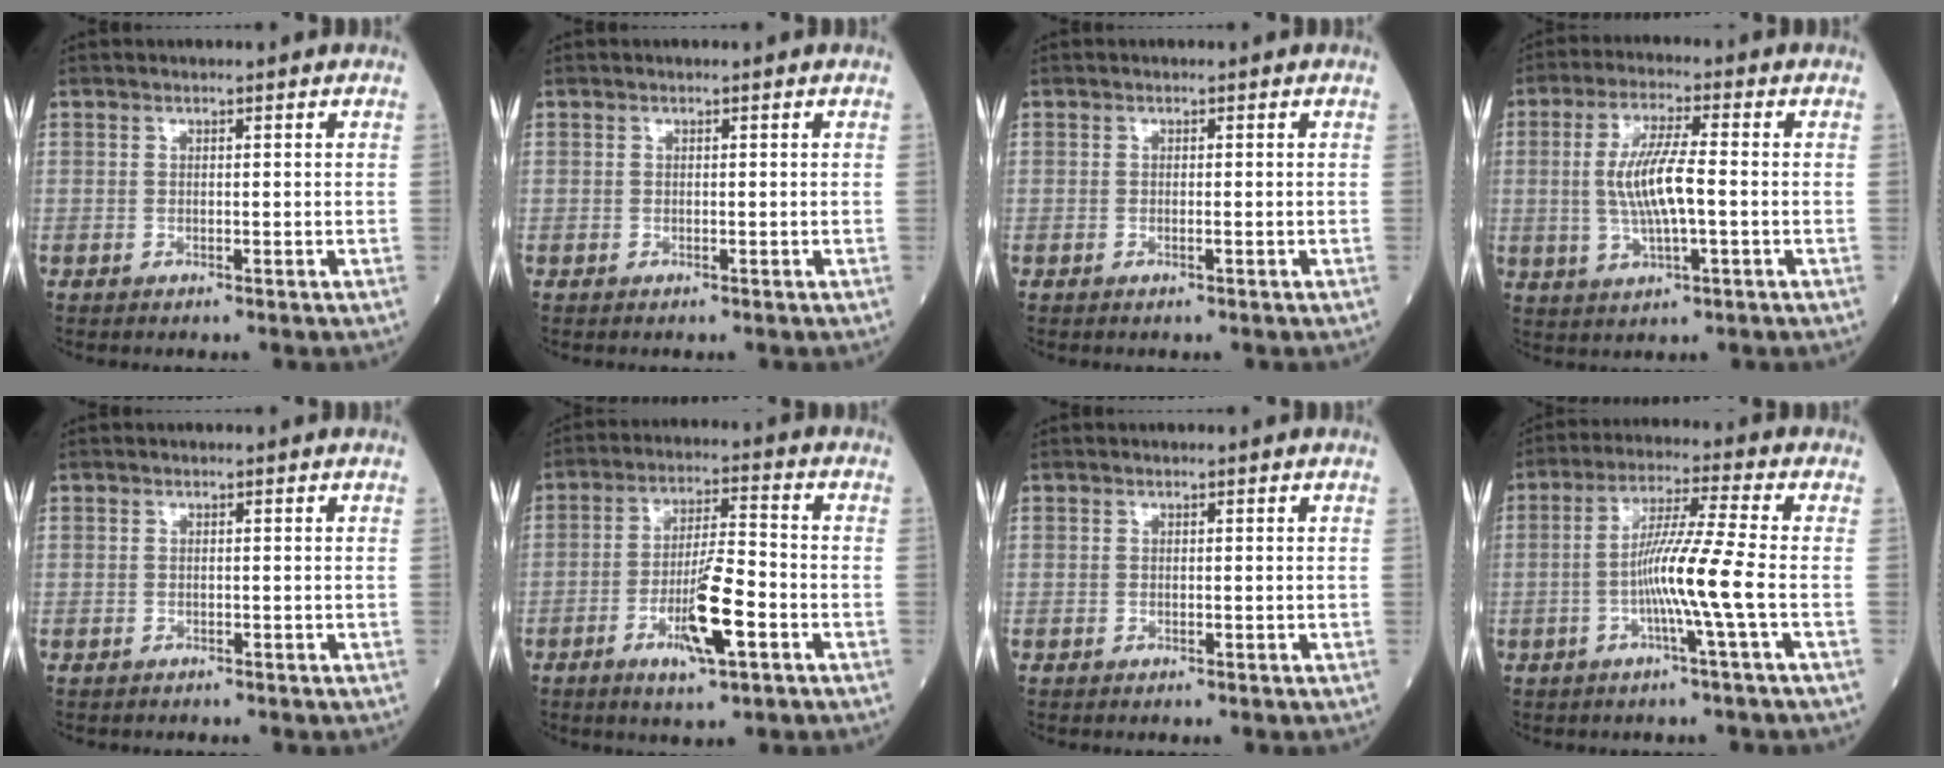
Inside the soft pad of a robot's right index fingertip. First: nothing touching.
{"total": 0.0}
{"total": 0.5, "force": [-0.2, -0.1, 0.5], "torque": [-0.010, 0.000, -0.003]}
{"total": 8.7, "force": [-0.2, 1.4, 8.5], "torque": [-0.173, 0.003, -0.004]}
{"total": 0.7, "force": [-0.5, 0.5, -0.2], "torque": [-0.008, 0.003, -0.013]}
{"total": 9.8, "force": [-3.8, 1.3, 8.9], "torque": [-0.162, -0.005, -0.066]}
{"total": 0.0}
{"total": 8.8, "force": [-2.1, -1.7, 8.3], "torque": [-0.159, 0.001, -0.042]}